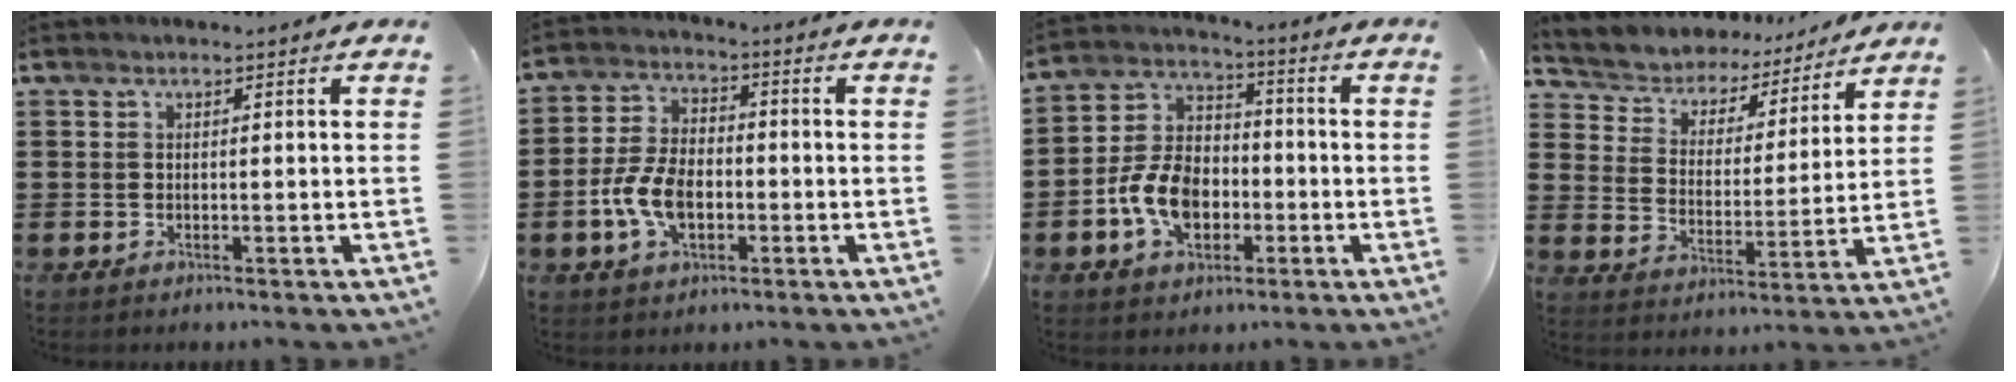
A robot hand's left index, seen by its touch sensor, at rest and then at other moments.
{"total": 8.0, "force": [-2.3, 4.8, 6.0], "torque": [-0.144, 0.003, -0.051]}
{"total": 9.5, "force": [-3.0, 6.6, 6.2], "torque": [-0.158, 0.013, -0.061]}
{"total": 4.5, "force": [4.4, 1.0, -0.4], "torque": [-0.023, -0.037, 0.070]}